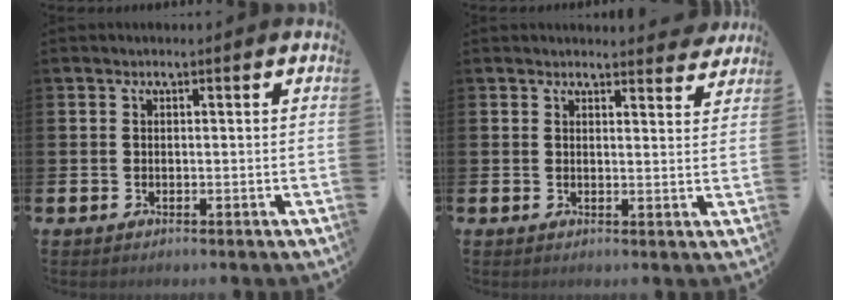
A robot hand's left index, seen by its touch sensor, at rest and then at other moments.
{"total": 2.9, "force": [2.9, 0.2, 0.0], "torque": [0.011, -0.021, 0.048]}